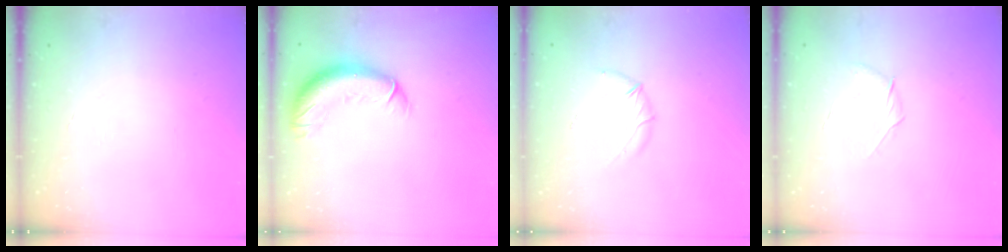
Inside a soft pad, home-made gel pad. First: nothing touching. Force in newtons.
{"total": 11.8, "press": 11.5, "slide": 2.9}
{"total": 5.8, "press": 5.7, "slide": 1.3}
{"total": 5.8, "press": 5.6, "slide": 1.6}